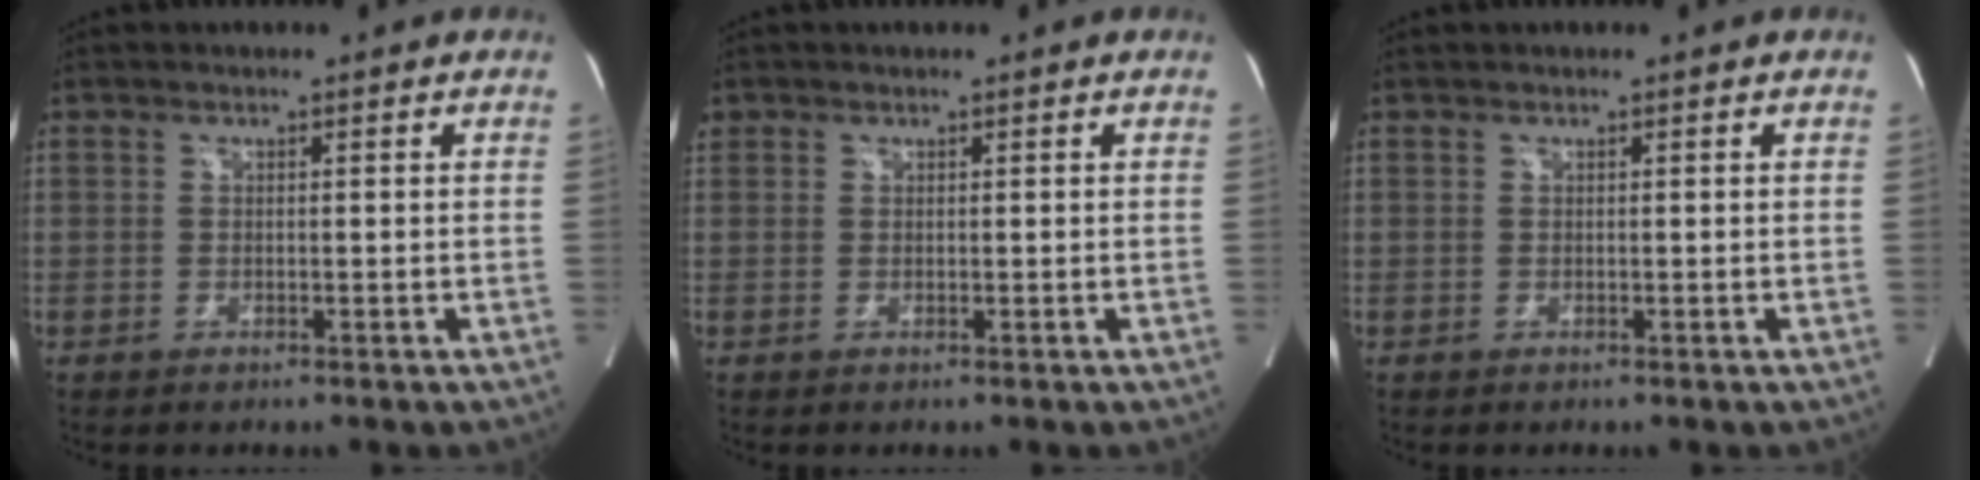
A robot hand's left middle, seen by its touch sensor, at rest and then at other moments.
{"total": 1.1, "force": [0.6, 0.9, 0.1], "torque": [0.003, 0.011, 0.012]}
{"total": 0.0}